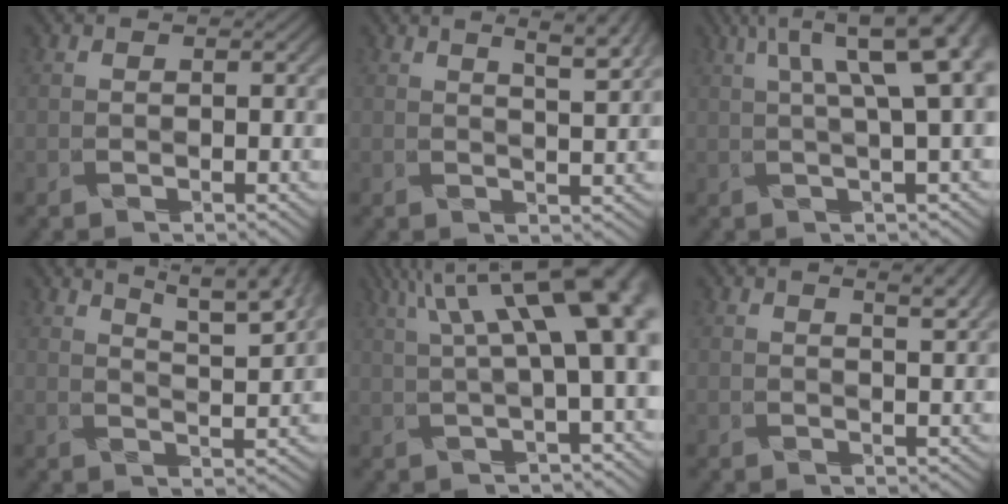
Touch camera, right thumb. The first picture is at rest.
{"total": 3.6, "force": [2.6, -0.2, 2.5], "torque": [-0.054, 0.004, 0.046]}
{"total": 9.1, "force": [3.3, 1.6, 8.3], "torque": [-0.139, 0.022, 0.050]}
{"total": 6.4, "force": [5.2, 0.2, 3.7], "torque": [-0.067, 0.008, 0.076]}
{"total": 13.9, "force": [5.2, 3.1, 12.5], "torque": [-0.191, 0.033, 0.087]}
{"total": 2.2, "force": [1.5, 0.1, 1.6], "torque": [-0.038, 0.000, 0.031]}